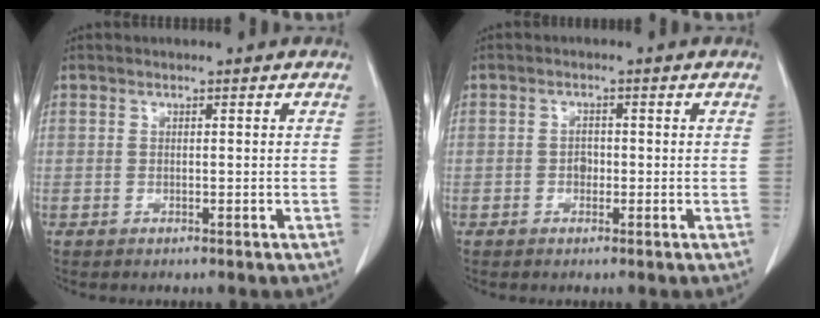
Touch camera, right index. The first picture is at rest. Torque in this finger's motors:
{"motor_torque": [0.24, -0.17, 0.09, 0.03]}